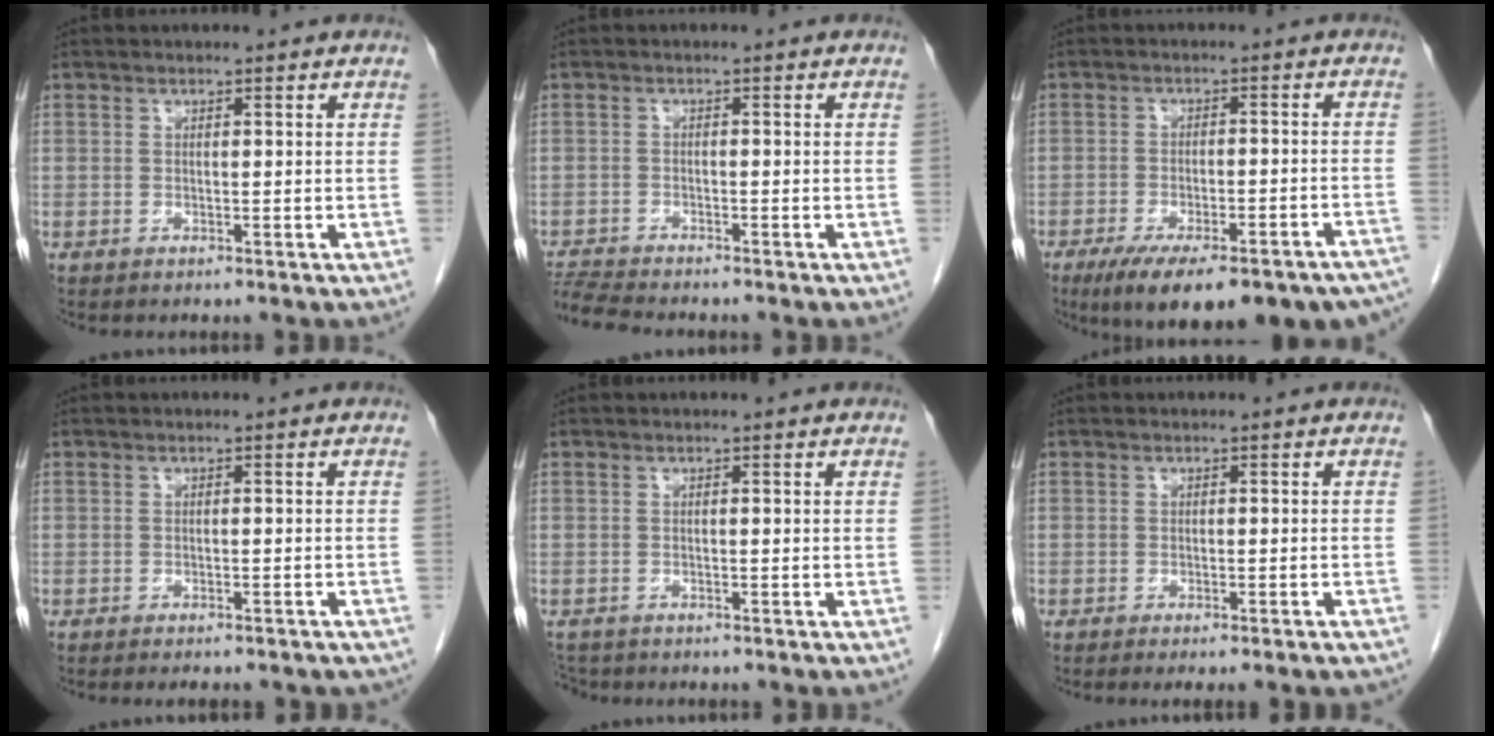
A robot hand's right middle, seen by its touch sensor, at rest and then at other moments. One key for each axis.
{"total": 5.0, "fx": -4.9, "fy": -0.3, "fz": 1.1, "tx": -0.023, "ty": -0.019, "tz": -0.088}
{"total": 22.3, "fx": -17.7, "fy": 5.5, "fz": 12.4, "tx": -0.138, "ty": -0.008, "tz": -0.226}
{"total": 6.0, "fx": -5.1, "fy": 1.9, "fz": 2.5, "tx": -0.028, "ty": -0.004, "tz": -0.052}
{"total": 2.4, "fx": -2.1, "fy": 1.1, "fz": 0.2, "tx": -0.007, "ty": -0.004, "tz": -0.036}
{"total": 4.7, "fx": -3.9, "fy": 0.5, "fz": 2.6, "tx": -0.026, "ty": -0.005, "tz": -0.047}